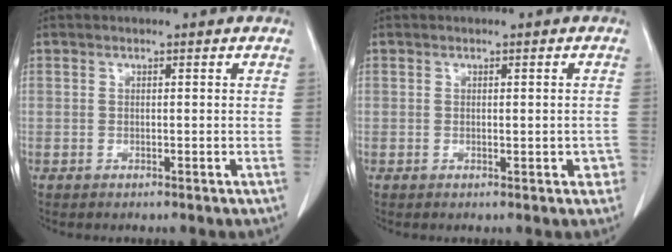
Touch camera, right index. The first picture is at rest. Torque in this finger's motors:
{"motor_torque": [0.03, 0.10, -0.01, 0.00]}